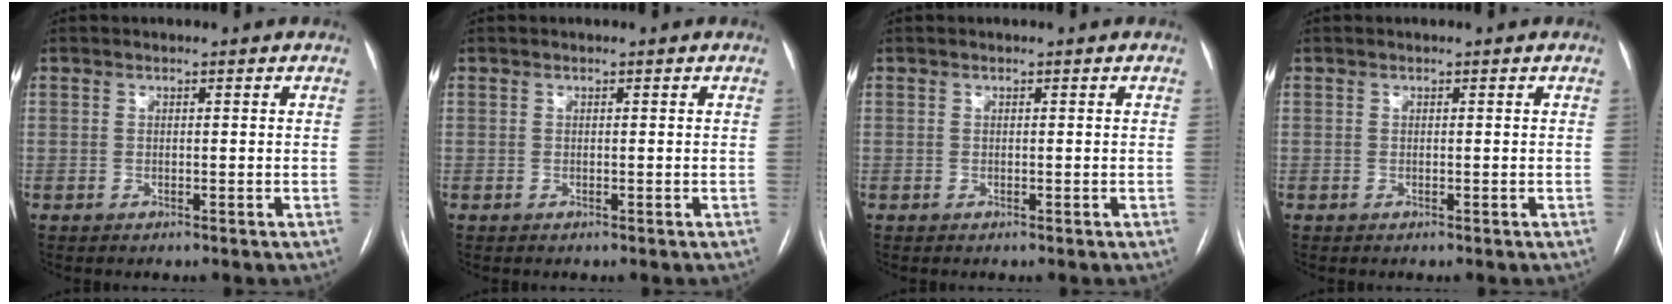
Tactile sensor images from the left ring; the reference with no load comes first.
{"total": 0.0}
{"total": 0.0}
{"total": 0.0}